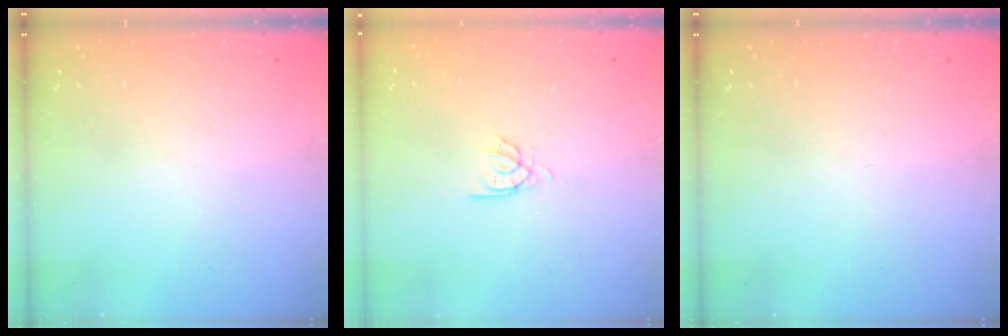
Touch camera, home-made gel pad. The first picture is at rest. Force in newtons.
{"total": 2.5, "press": 2.4, "slide": 0.3}
{"total": 0.0}